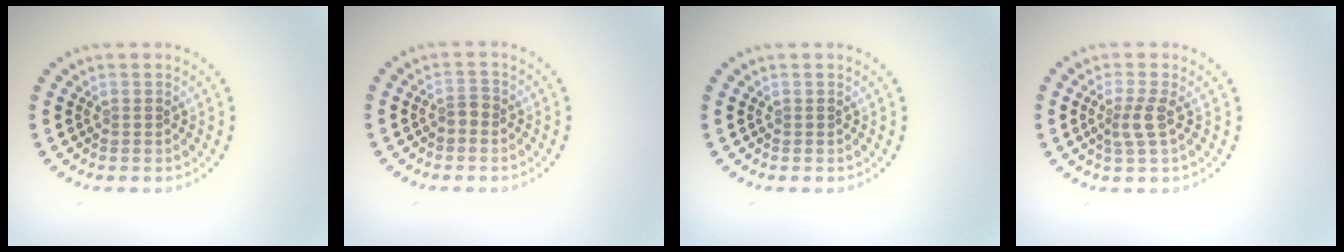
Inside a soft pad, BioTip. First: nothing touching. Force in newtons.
{"total": 1.0, "press": 0.9, "slide": 0.4}
{"total": 0.0}
{"total": 2.1, "press": 1.6, "slide": 1.2}